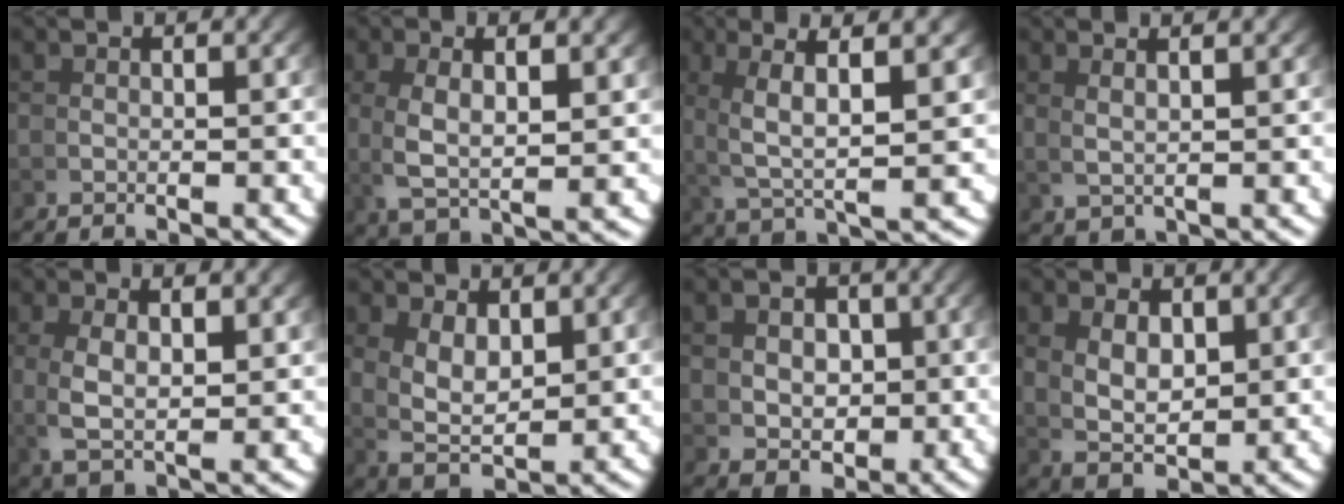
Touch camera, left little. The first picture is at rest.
{"total": 5.0, "force": [1.6, 1.5, 4.5], "torque": [-0.100, 0.002, 0.044]}
{"total": 5.7, "force": [2.1, 1.1, 5.2], "torque": [-0.088, 0.009, 0.044]}
{"total": 2.3, "force": [1.8, -0.4, 1.4], "torque": [-0.019, 0.008, 0.041]}
{"total": 4.5, "force": [1.2, 1.8, 4.0], "torque": [-0.095, -0.004, 0.037]}
{"total": 5.8, "force": [1.3, 3.7, 4.3], "torque": [-0.098, -0.023, 0.037]}
{"total": 3.5, "force": [0.3, 2.6, 2.4], "torque": [-0.033, -0.027, 0.025]}
{"total": 5.7, "force": [0.8, 3.6, 4.3], "torque": [-0.084, -0.019, 0.028]}